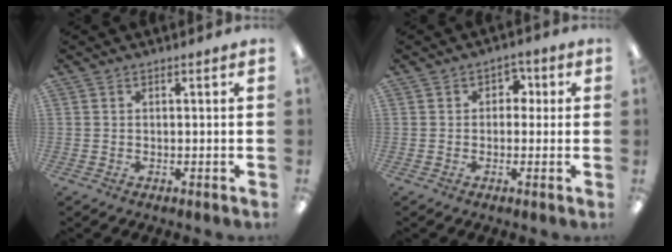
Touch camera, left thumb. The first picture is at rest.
{"total": 3.1, "force": [0.2, 2.5, 1.7], "torque": [-0.020, 0.005, -0.005]}